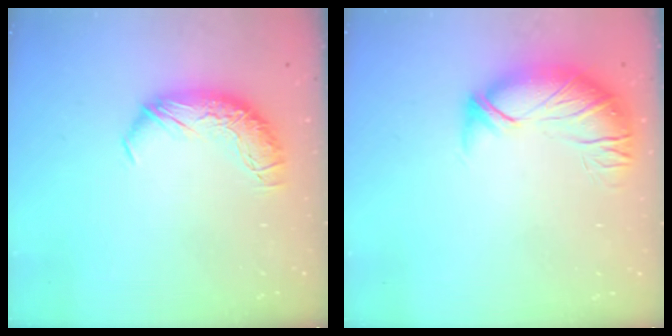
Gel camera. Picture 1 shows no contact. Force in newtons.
{"total": 2.7, "press": 1.2, "slide": 2.5}